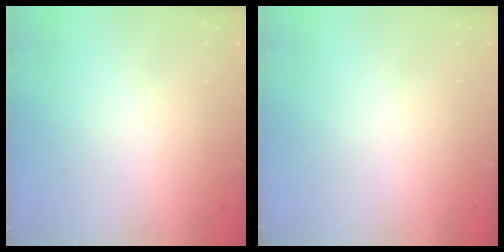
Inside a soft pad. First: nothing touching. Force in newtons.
{"total": 0.0}